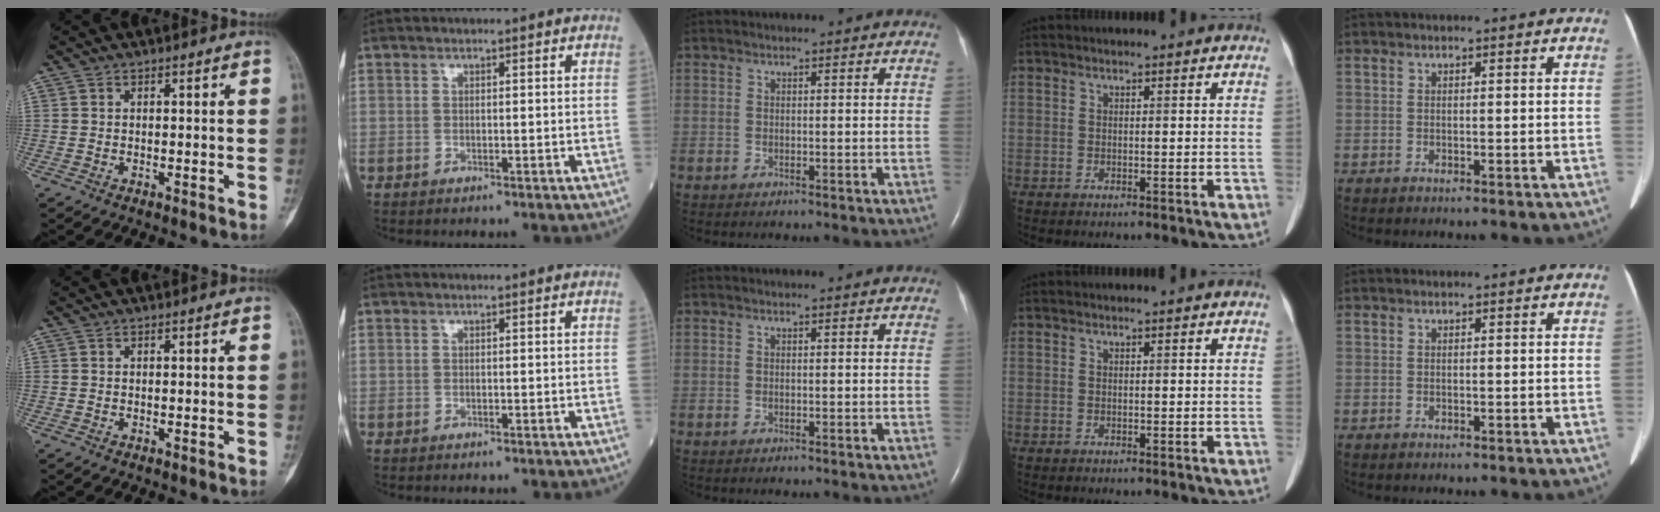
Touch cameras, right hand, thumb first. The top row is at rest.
{}